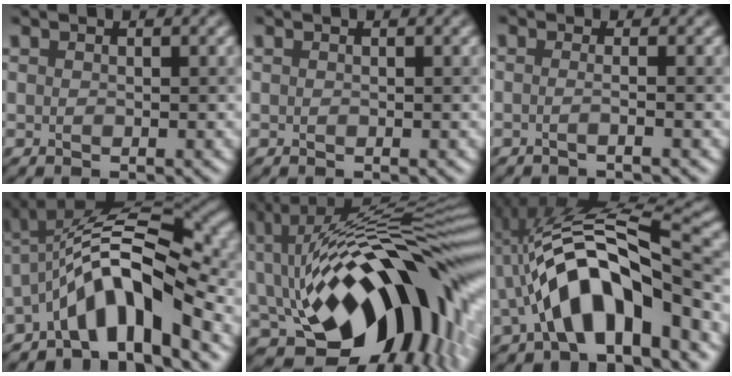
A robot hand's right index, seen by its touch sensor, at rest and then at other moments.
{"total": 0.0}
{"total": 2.4, "force": [-0.1, 1.1, 2.1], "torque": [-0.007, -0.013, -0.037]}
{"total": 10.2, "force": [-4.0, 3.4, 8.7], "torque": [-0.126, 0.018, -0.079]}
{"total": 17.7, "force": [1.6, 8.8, 15.3], "torque": [-0.242, 0.026, 0.025]}
{"total": 10.4, "force": [-2.4, 4.0, 9.3], "torque": [-0.150, 0.021, -0.041]}